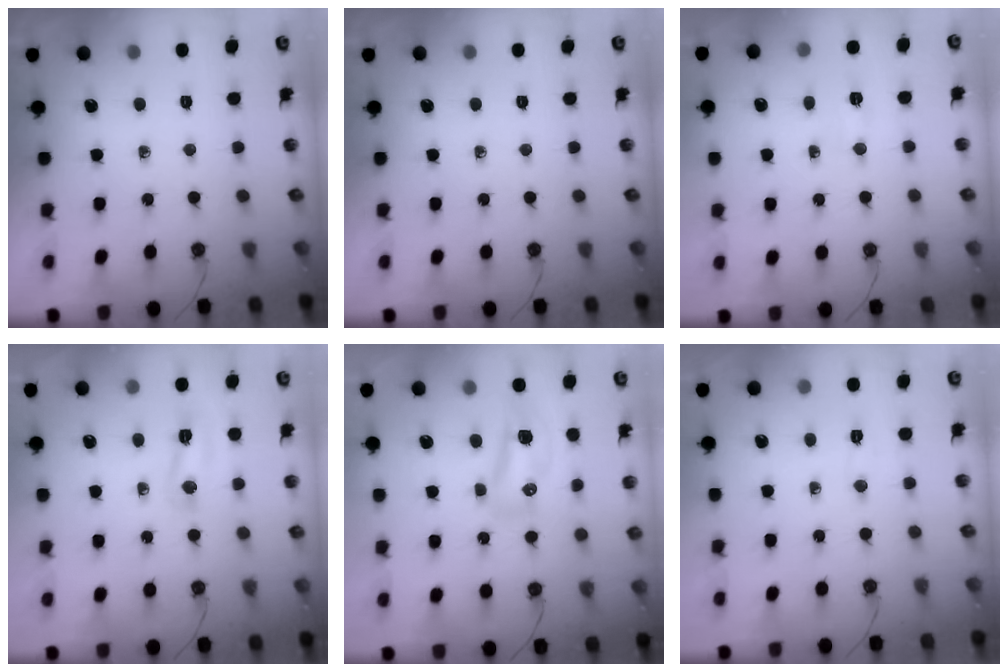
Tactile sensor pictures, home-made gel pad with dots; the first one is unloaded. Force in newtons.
{"total": 0.0}
{"total": 2.9, "press": 2.7, "slide": 1.0}
{"total": 5.3, "press": 5.3, "slide": 0.7}
{"total": 8.3, "press": 8.1, "slide": 1.5}
{"total": 4.2, "press": 3.9, "slide": 1.5}